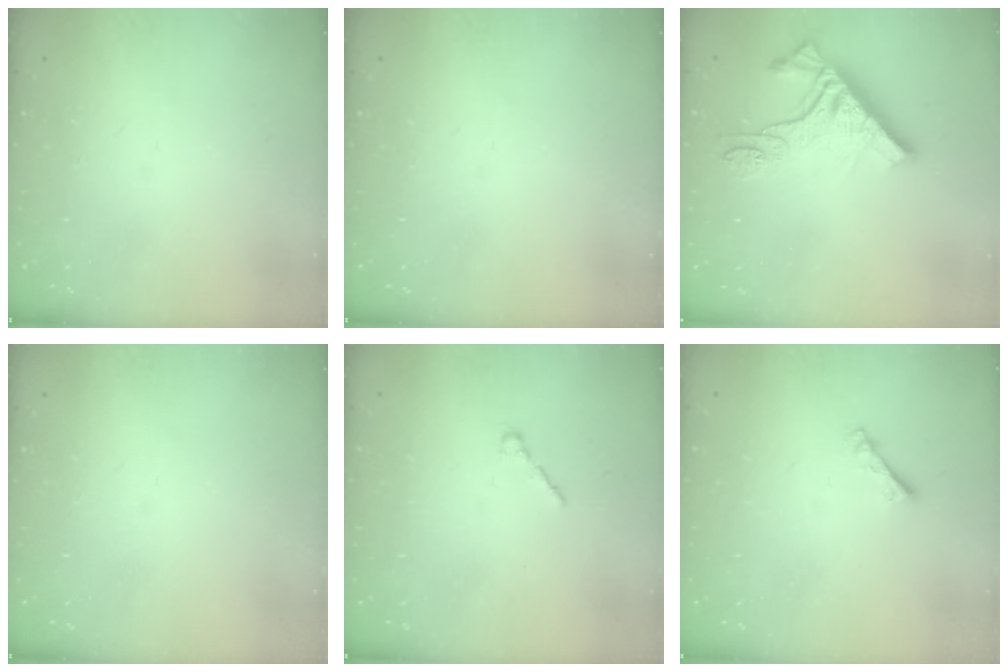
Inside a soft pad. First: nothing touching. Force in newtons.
{"total": 0.0}
{"total": 11.4, "press": 11.3, "slide": 1.3}
{"total": 0.0}
{"total": 1.7, "press": 1.7, "slide": 0.5}
{"total": 2.7, "press": 2.7, "slide": 0.4}